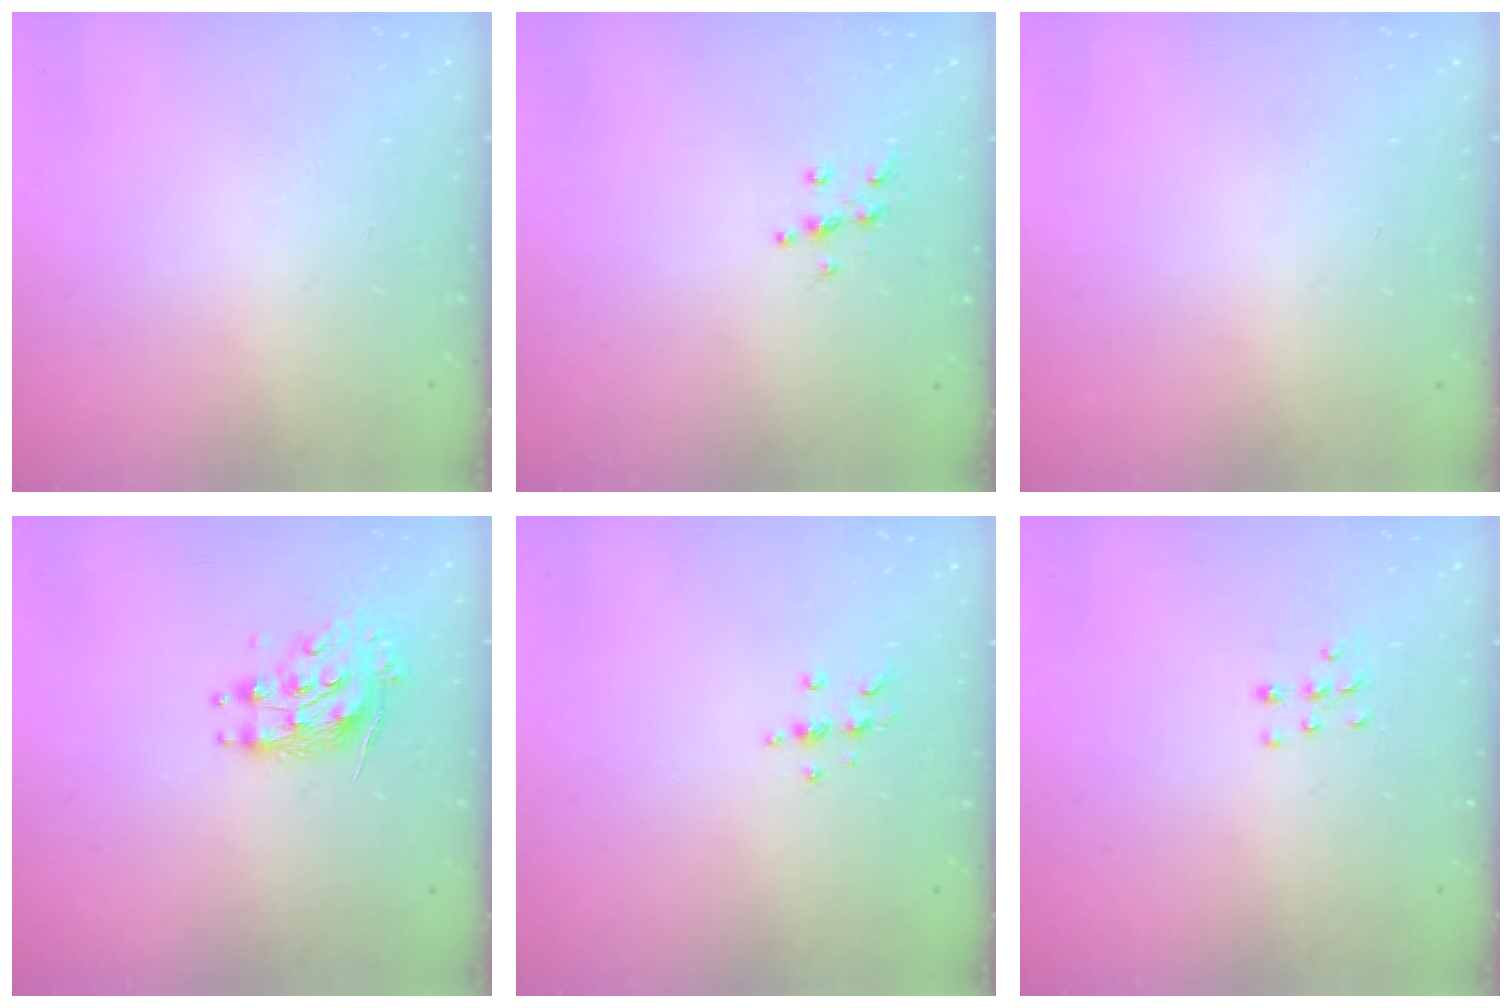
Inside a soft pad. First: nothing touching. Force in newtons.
{"total": 5.4, "press": 5.4, "slide": 0.5}
{"total": 0.0}
{"total": 9.4, "press": 9.4, "slide": 0.1}
{"total": 6.1, "press": 6.1, "slide": 0.6}
{"total": 5.9, "press": 5.8, "slide": 1.1}